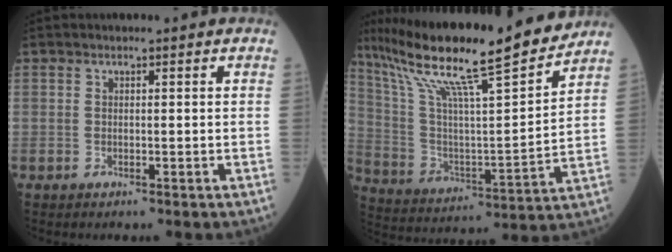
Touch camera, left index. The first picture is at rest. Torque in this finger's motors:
{"motor_torque": [1.02, -1.12, 0.63, 0.14]}